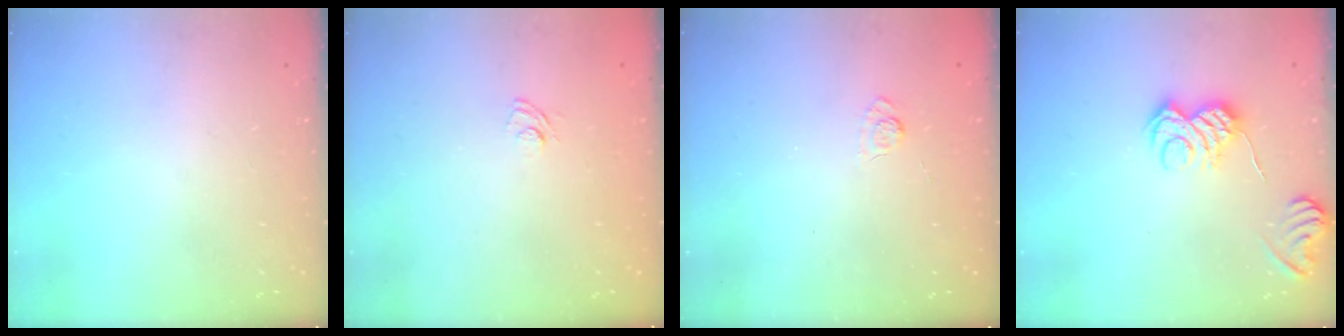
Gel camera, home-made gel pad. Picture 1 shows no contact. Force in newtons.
{"total": 5.4, "press": 5.3, "slide": 1.2}
{"total": 4.2, "press": 4.0, "slide": 1.4}
{"total": 7.4, "press": 7.3, "slide": 1.3}